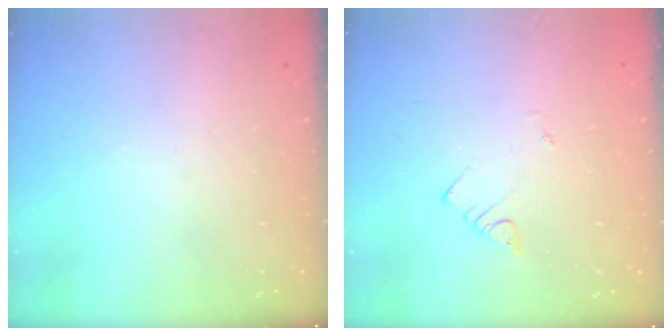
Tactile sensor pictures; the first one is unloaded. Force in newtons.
{"total": 1.9, "press": 1.9, "slide": 0.2}